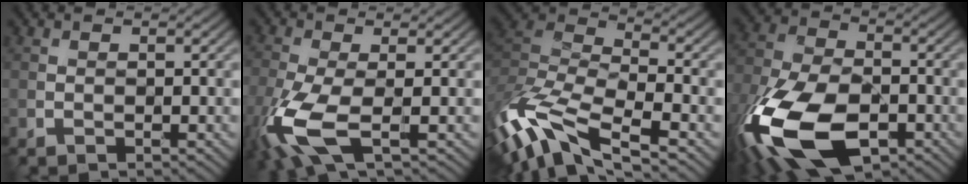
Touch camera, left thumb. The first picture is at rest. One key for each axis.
{"total": 8.7, "fx": -3.1, "fy": 3.1, "fz": 7.5, "tx": -0.195, "ty": -0.020, "tz": -0.071}
{"total": 13.8, "fx": -8.1, "fy": 5.2, "fz": 10.0, "tx": -0.238, "ty": -0.013, "tz": -0.159}
{"total": 18.0, "fx": -8.2, "fy": 9.9, "fz": 12.6, "tx": -0.313, "ty": -0.049, "tz": -0.155}